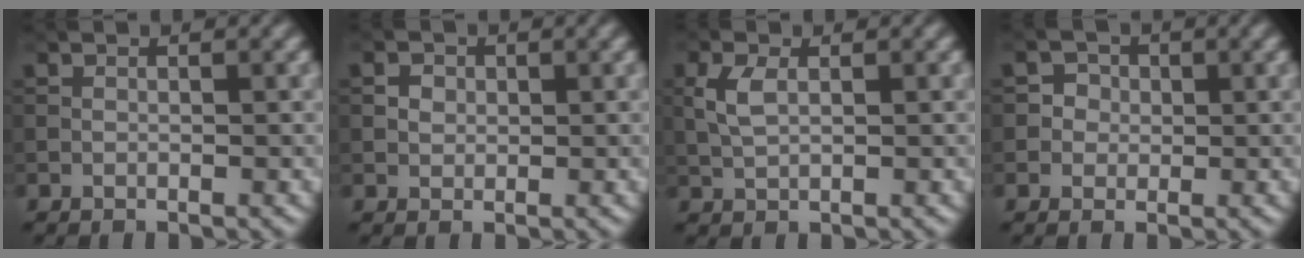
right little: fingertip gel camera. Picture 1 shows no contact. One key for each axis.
{"total": 0.8, "fx": -0.3, "fy": 0.7, "fz": 0.1, "tx": -0.001, "ty": 0.001, "tz": 0.005}
{"total": 1.8, "fx": 0.0, "fy": 0.9, "fz": 1.5, "tx": -0.043, "ty": 0.003, "tz": 0.011}
{"total": 1.7, "fx": 0.0, "fy": 1.7, "fz": 0.2, "tx": 0.003, "ty": 0.000, "tz": 0.007}